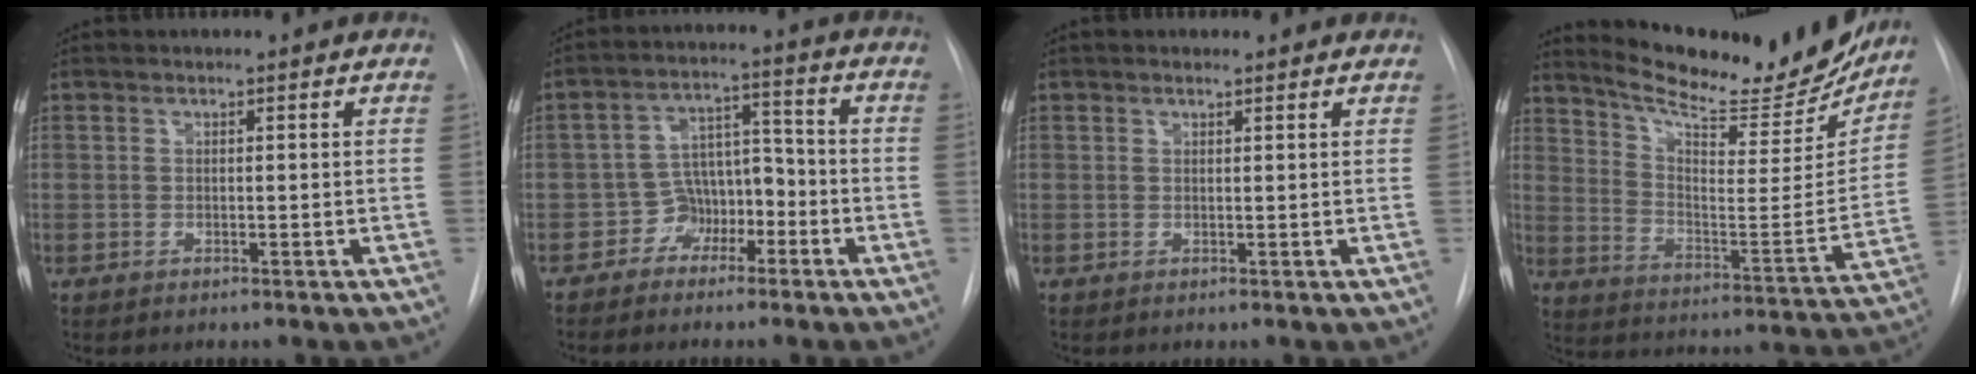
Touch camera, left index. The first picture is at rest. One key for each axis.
{"total": 6.0, "fx": -3.3, "fy": 4.5, "fz": 2.1, "tx": -0.026, "ty": 0.030, "tz": -0.055}
{"total": 1.2, "fx": 0.9, "fy": 0.4, "fz": 0.5, "tx": -0.015, "ty": 0.009, "tz": 0.013}
{"total": 24.5, "fx": 21.9, "fy": 4.7, "fz": 9.8, "tx": -0.150, "ty": -0.062, "tz": 0.300}